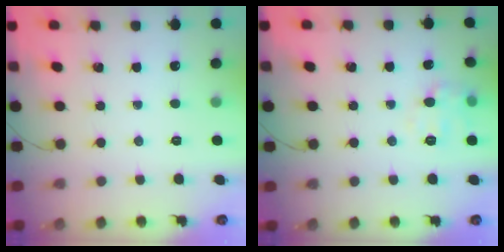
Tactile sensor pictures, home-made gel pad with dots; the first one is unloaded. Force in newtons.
{"total": 7.6, "press": 7.5, "slide": 0.6}